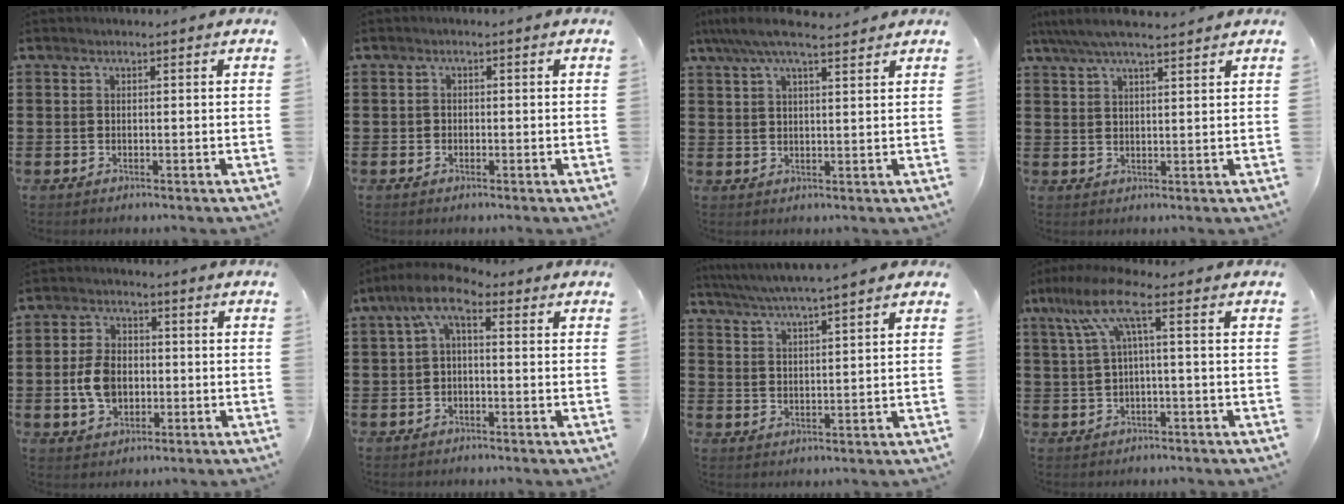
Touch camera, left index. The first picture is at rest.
{"total": 0.9, "force": [-0.6, 0.6, 0.0], "torque": [-0.003, 0.002, -0.014]}
{"total": 6.2, "force": [4.8, 1.1, 3.7], "torque": [-0.084, -0.004, 0.087]}
{"total": 5.3, "force": [4.2, 0.8, 3.2], "torque": [-0.071, -0.003, 0.076]}
{"total": 6.3, "force": [-0.9, 4.3, 4.4], "torque": [-0.110, 0.004, -0.023]}
{"total": 4.5, "force": [-0.2, 1.7, 4.2], "torque": [-0.096, -0.003, -0.014]}
{"total": 4.5, "force": [4.1, -0.4, 1.9], "torque": [-0.049, -0.019, 0.069]}
{"total": 7.6, "force": [1.5, 1.1, 7.4], "torque": [-0.160, -0.002, 0.017]}